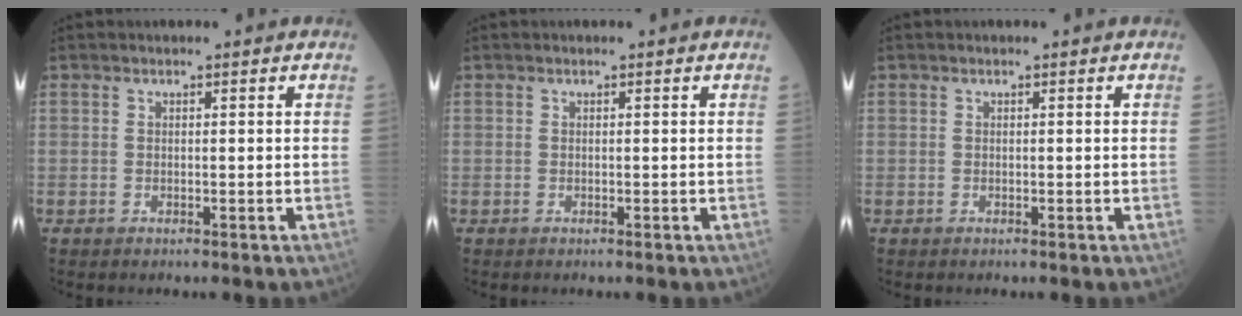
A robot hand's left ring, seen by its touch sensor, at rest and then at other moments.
{"total": 0.0}
{"total": 0.0}